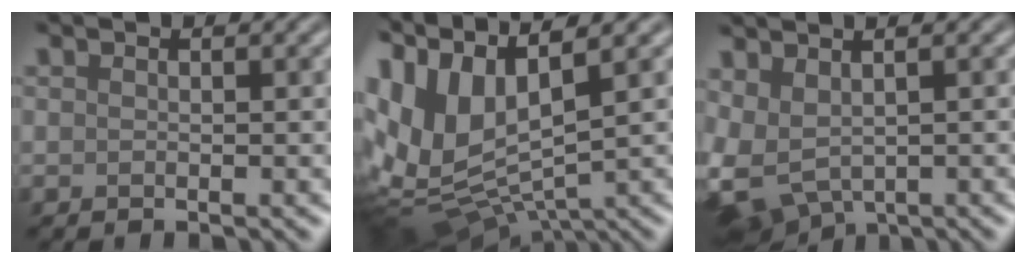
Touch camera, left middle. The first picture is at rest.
{"total": 12.5, "force": [4.3, 6.8, 9.6], "torque": [-0.226, 0.004, 0.095]}
{"total": 5.5, "force": [0.3, 3.4, 4.3], "torque": [-0.099, -0.018, 0.020]}